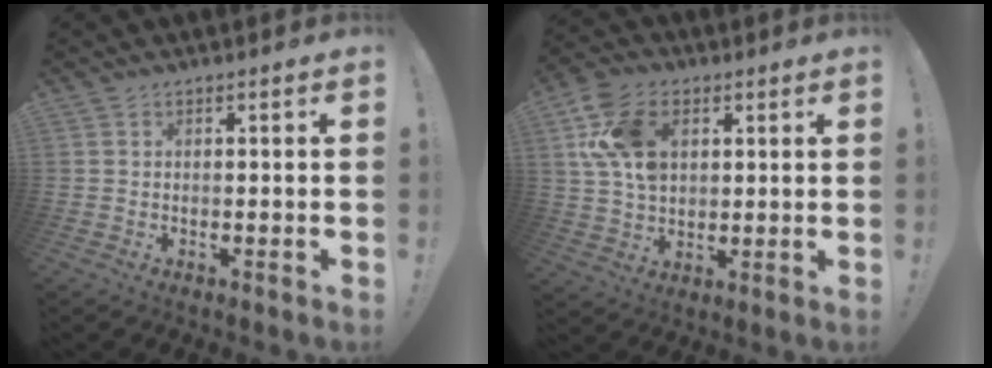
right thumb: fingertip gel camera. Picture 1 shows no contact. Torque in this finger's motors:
{"motor_torque": [0.98, 2.15, 0.58, 0.44, 0.06]}